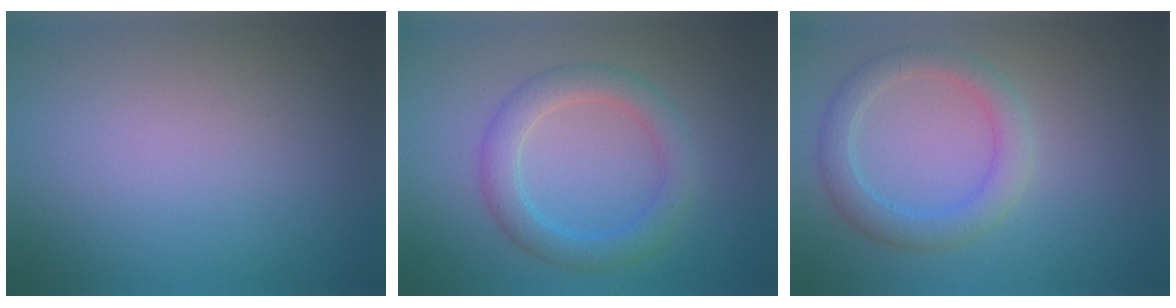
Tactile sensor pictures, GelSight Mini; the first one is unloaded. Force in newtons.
{"total": 3.6, "press": 3.6, "slide": 0.1}
{"total": 3.3, "press": 3.3, "slide": 0.2}